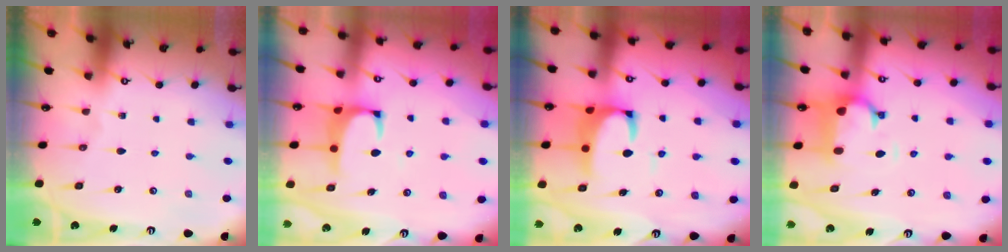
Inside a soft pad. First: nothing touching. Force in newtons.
{"total": 1.5, "press": 1.4, "slide": 0.6}
{"total": 3.8, "press": 3.6, "slide": 1.2}
{"total": 1.4, "press": 0.7, "slide": 1.2}